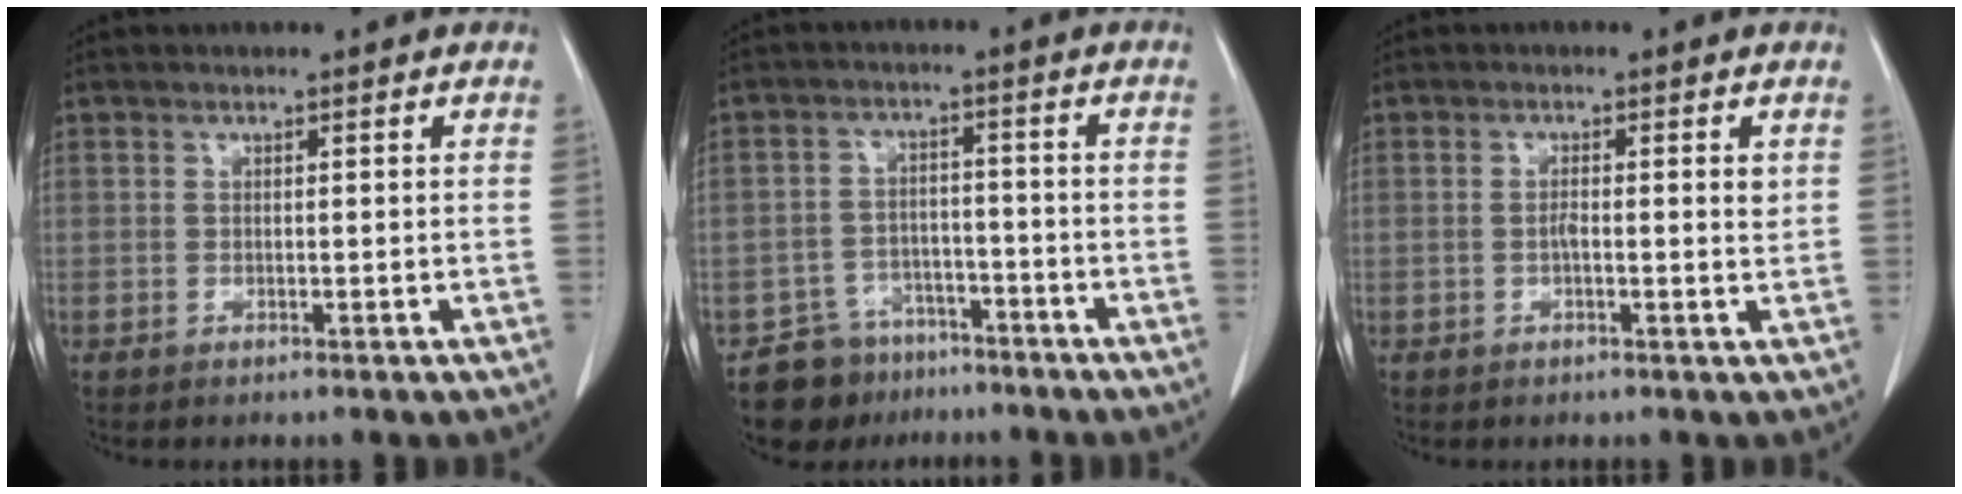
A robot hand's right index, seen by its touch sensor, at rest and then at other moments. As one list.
[{"total": 7.0, "force": [-5.4, 4.4, -0.1], "torque": [0.009, 0.023, -0.088]}, {"total": 2.7, "force": [0.3, 0.6, 2.6], "torque": [-0.043, 0.003, 0.004]}]